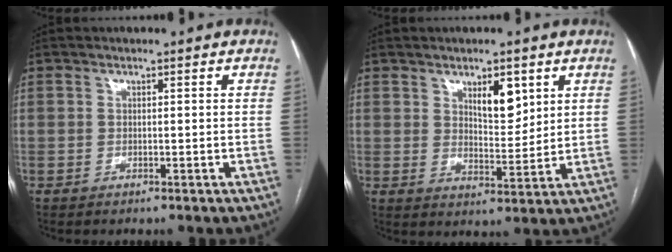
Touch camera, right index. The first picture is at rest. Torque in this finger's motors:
{"motor_torque": [0.45, 0.41, 0.38, 0.08]}